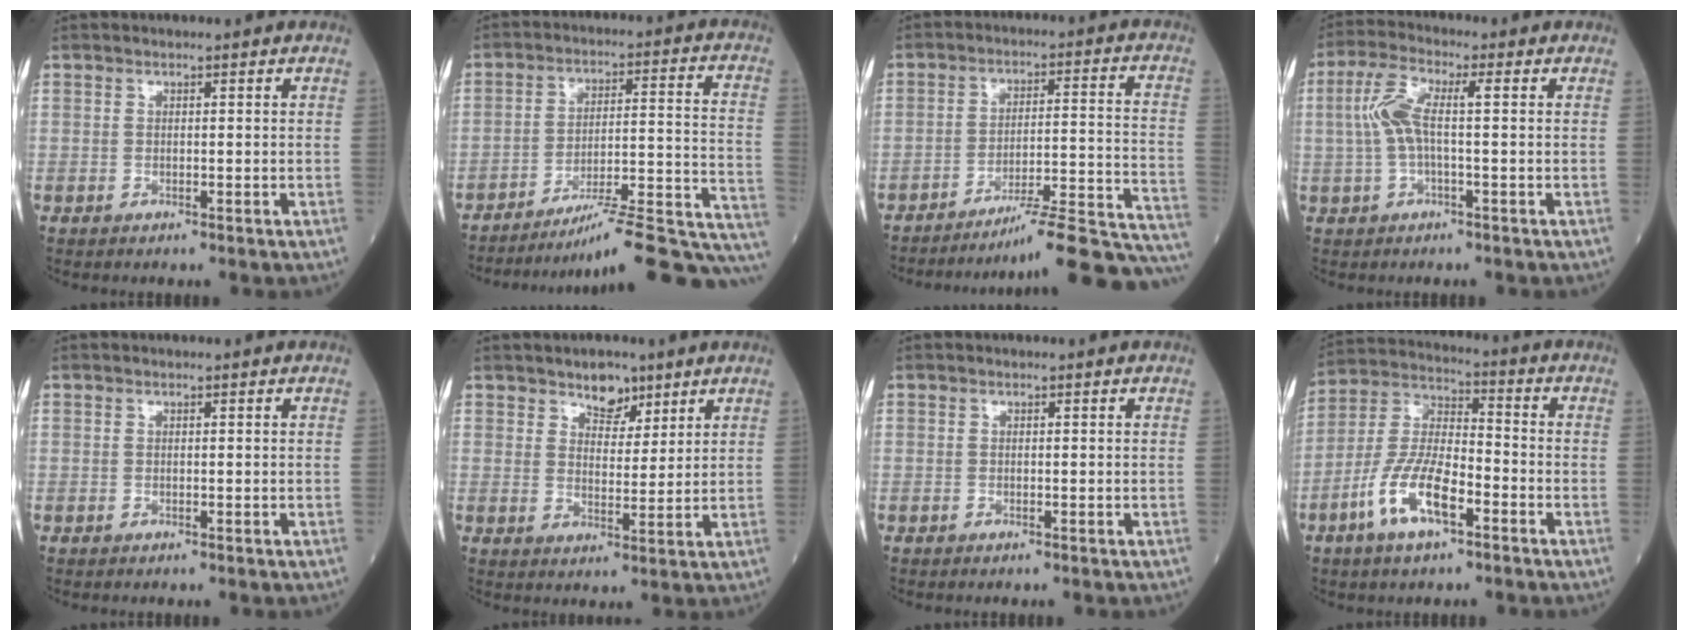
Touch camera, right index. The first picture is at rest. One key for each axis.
{"total": 19.9, "fx": -17.1, "fy": 0.2, "fz": 10.1, "tx": -0.075, "ty": 0.026, "tz": -0.242}
{"total": 19.5, "fx": -18.0, "fy": -1.1, "fz": 7.2, "tx": -0.044, "ty": 0.014, "tz": -0.247}
{"total": 6.2, "fx": 0.5, "fy": 1.5, "fz": 6.0, "tx": -0.141, "ty": 0.026, "tz": 0.008}
{"total": 0.0}
{"total": 4.8, "fx": 3.5, "fy": 2.4, "fz": 2.2, "tx": -0.029, "ty": 0.001, "tz": 0.059}
{"total": 0.0}
{"total": 11.5, "fx": -5.3, "fy": 3.8, "fz": 9.5, "tx": -0.202, "ty": 0.003, "tz": -0.103}